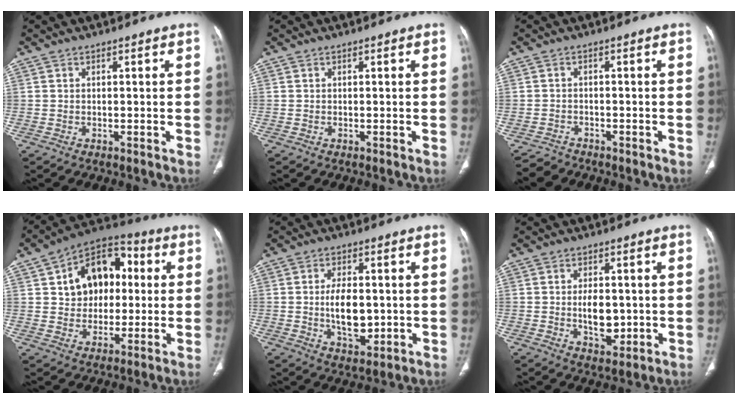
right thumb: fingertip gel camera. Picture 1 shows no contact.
{"total": 0.0}
{"total": 2.5, "force": [-2.2, 1.0, -0.6], "torque": [0.005, 0.002, -0.043]}
{"total": 15.3, "force": [2.9, 11.2, 10.1], "torque": [-0.105, 0.022, 0.039]}
{"total": 9.0, "force": [-0.5, 5.1, 7.4], "torque": [-0.108, -0.004, -0.003]}
{"total": 6.9, "force": [-0.5, 4.2, 5.5], "torque": [-0.069, -0.003, -0.001]}